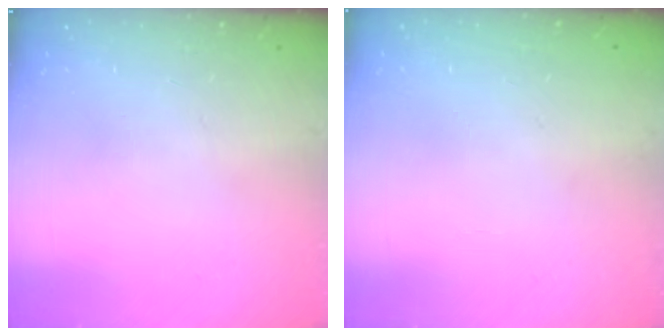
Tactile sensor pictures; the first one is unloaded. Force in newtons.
{"total": 0.0}